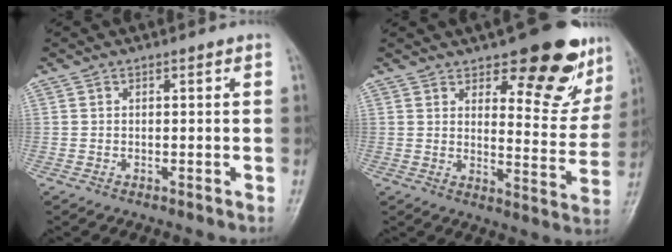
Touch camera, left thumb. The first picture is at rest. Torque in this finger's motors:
{"motor_torque": [0.45, 0.48, 0.46, -0.31, 0.08]}